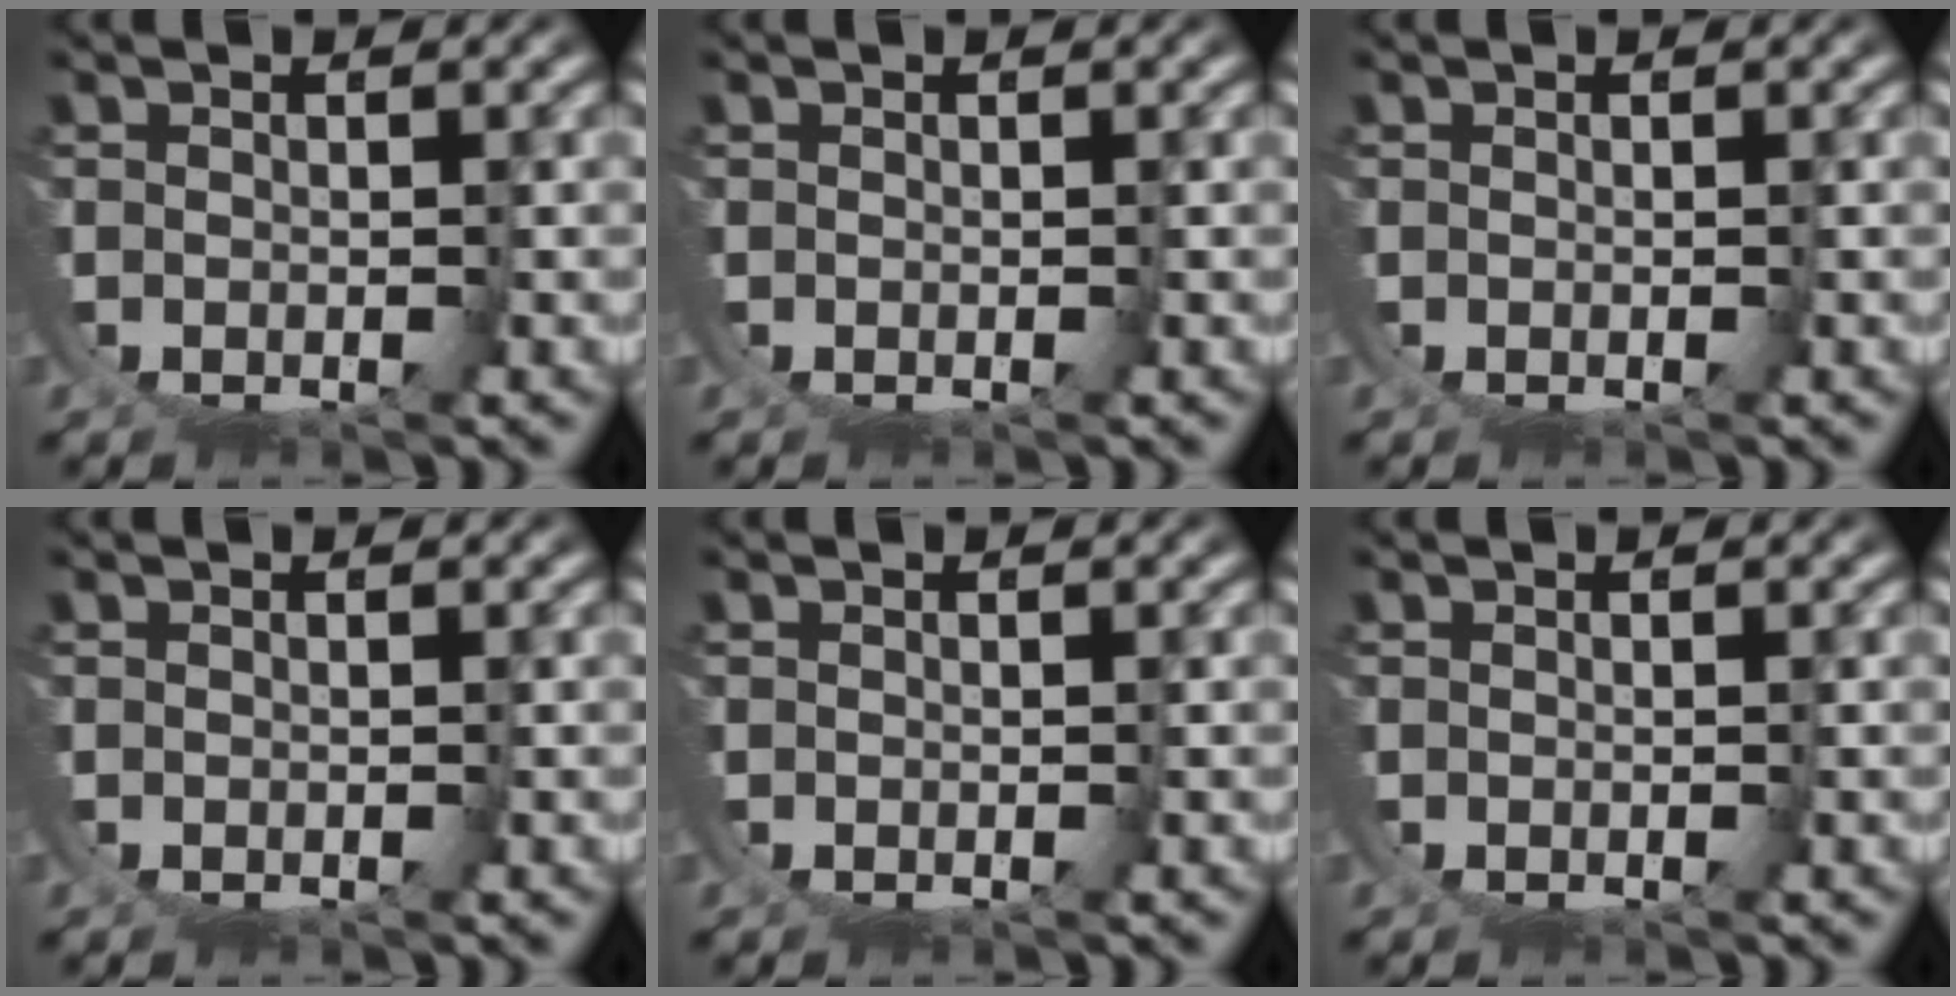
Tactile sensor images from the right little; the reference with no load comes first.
{"total": 0.0}
{"total": 0.0}
{"total": 0.0}
{"total": 0.0}
{"total": 0.0}